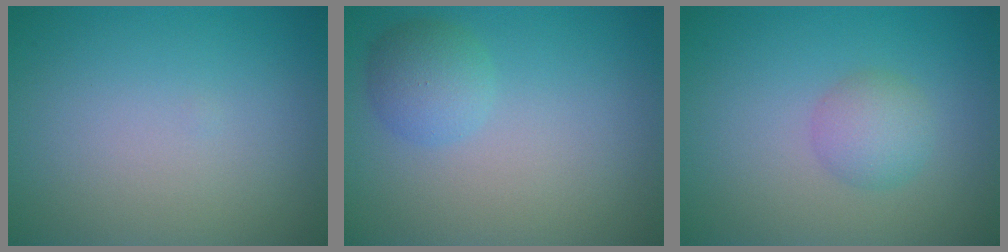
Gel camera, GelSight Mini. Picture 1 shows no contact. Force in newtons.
{"total": 2.5, "press": 2.5, "slide": 0.1}
{"total": 2.2, "press": 2.2, "slide": 0.1}